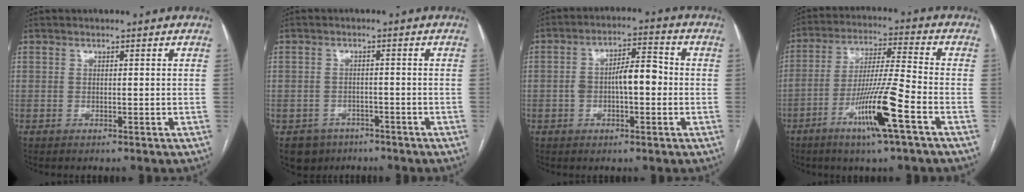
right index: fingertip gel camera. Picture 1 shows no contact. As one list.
[{"total": 4.5, "force": [-2.8, 3.5, 0.2], "torque": [0.001, 0.007, -0.039]}, {"total": 7.3, "force": [-0.6, 2.8, 6.8], "torque": [-0.124, 0.027, -0.011]}, {"total": 12.4, "force": [-5.8, -0.5, 10.9], "torque": [-0.210, -0.011, -0.108]}]